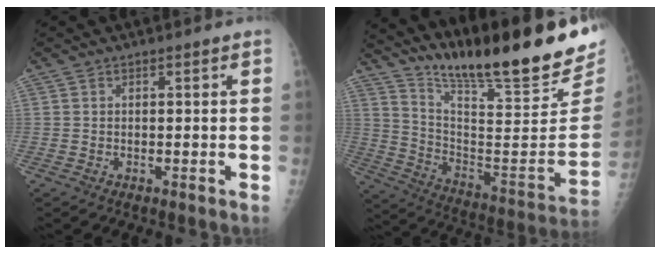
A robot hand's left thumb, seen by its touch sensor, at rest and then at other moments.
{"total": 26.2, "force": [21.2, 3.6, 14.9], "torque": [-0.211, -0.131, 0.328]}